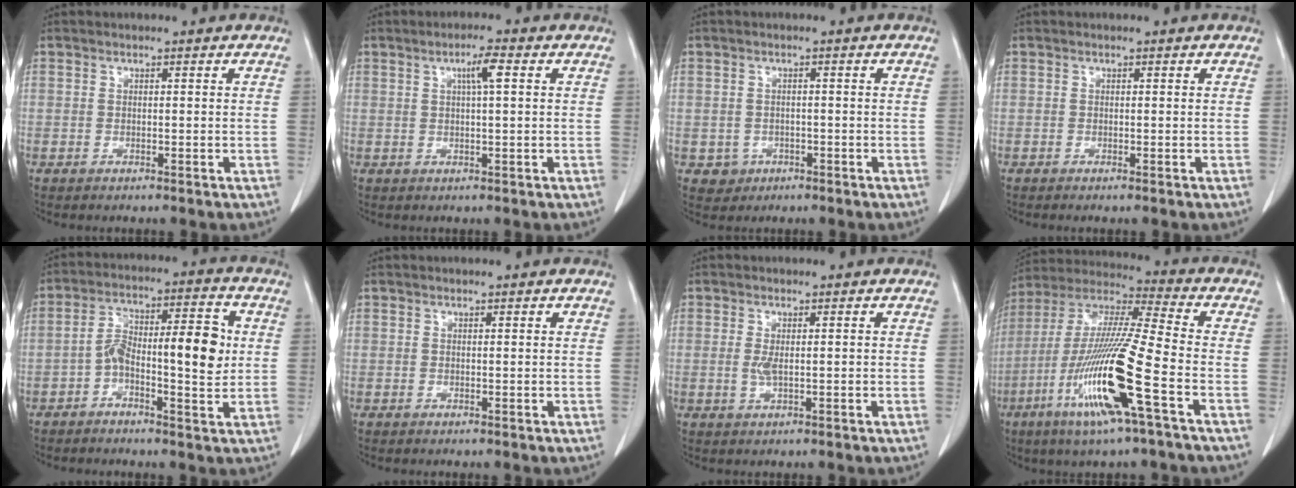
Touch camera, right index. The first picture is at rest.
{"total": 3.4, "force": [1.2, 0.2, 3.2], "torque": [-0.056, 0.004, 0.018]}
{"total": 2.8, "force": [-1.0, 2.6, 0.2], "torque": [0.003, 0.009, -0.009]}
{"total": 0.0}
{"total": 10.6, "force": [-0.8, 3.2, 10.1], "torque": [-0.166, 0.035, -0.011]}
{"total": 0.0}
{"total": 2.2, "force": [-0.1, 0.7, 2.0], "torque": [-0.043, -0.002, 0.003]}
{"total": 18.7, "force": [-7.1, 0.0, 17.3], "torque": [-0.367, -0.028, -0.140]}